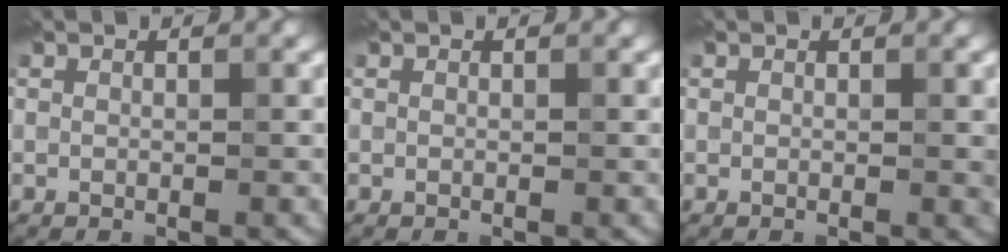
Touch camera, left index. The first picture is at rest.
{"total": 0.0}
{"total": 0.8, "force": [0.0, 0.1, 0.8], "torque": [-0.007, -0.001, -0.001]}